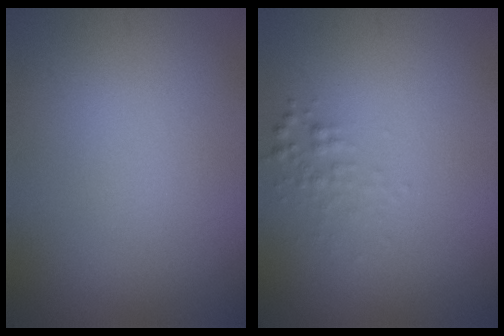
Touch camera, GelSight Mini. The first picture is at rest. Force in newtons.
{"total": 1.1, "press": 1.1, "slide": 0.0}